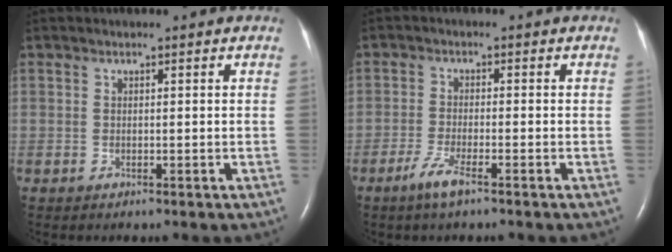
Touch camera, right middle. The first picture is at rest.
{"total": 3.6, "force": [-2.3, 0.2, 2.7], "torque": [-0.063, -0.008, -0.048]}